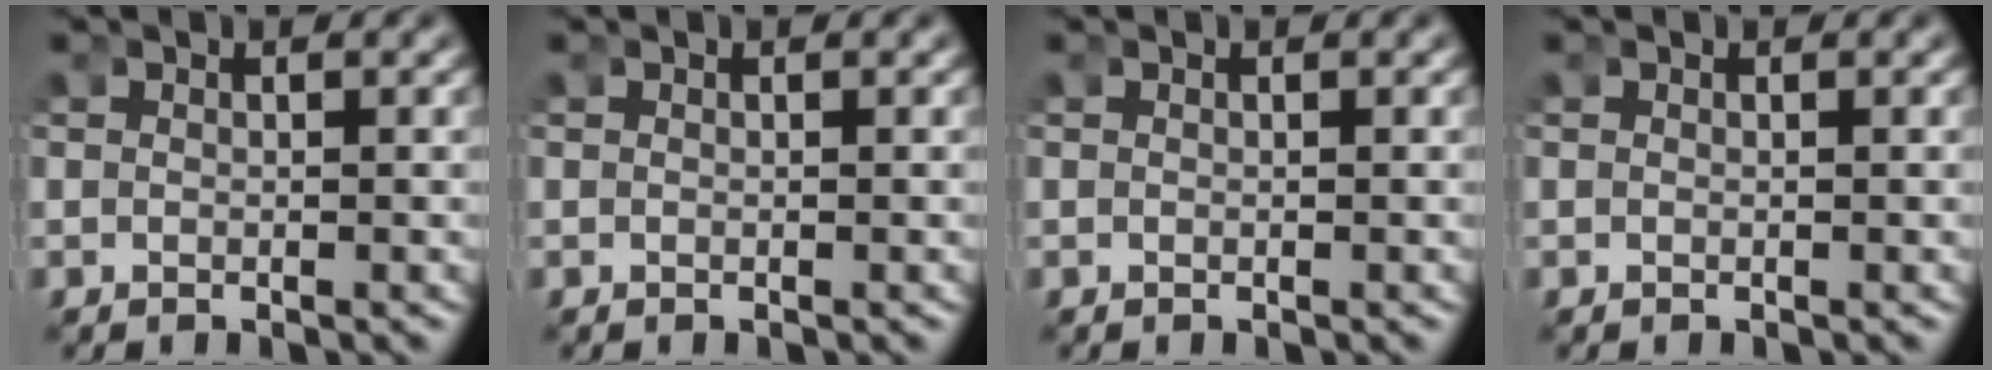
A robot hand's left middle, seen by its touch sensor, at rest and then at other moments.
{"total": 0.0}
{"total": 0.0}
{"total": 0.0}